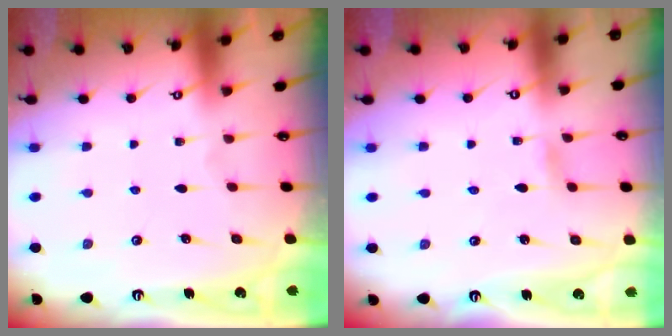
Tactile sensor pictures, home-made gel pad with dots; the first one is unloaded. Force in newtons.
{"total": 1.7, "press": 1.7, "slide": 0.1}